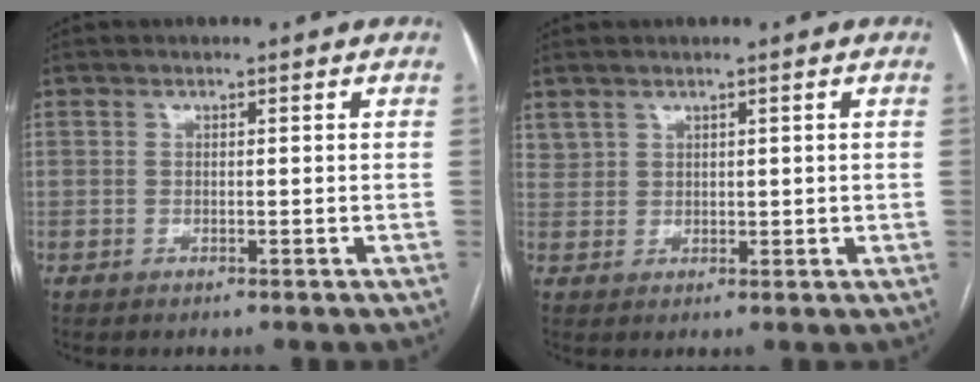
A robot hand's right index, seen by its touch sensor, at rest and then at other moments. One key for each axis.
{"total": 2.5, "fx": 1.8, "fy": 1.5, "fz": 0.7, "tx": -0.010, "ty": 0.007, "tz": 0.044}